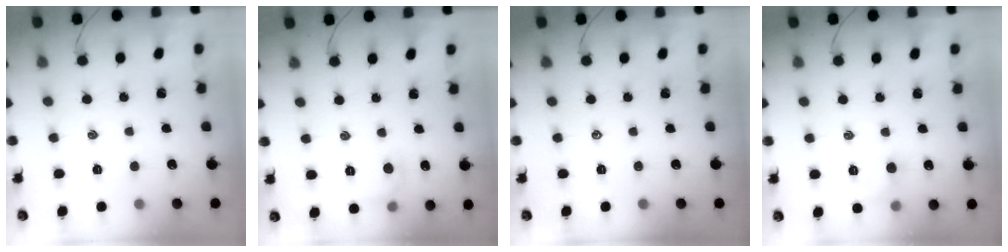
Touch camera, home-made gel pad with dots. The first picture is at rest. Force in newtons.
{"total": 5.6, "press": 5.4, "slide": 1.3}
{"total": 0.0}
{"total": 5.2, "press": 5.0, "slide": 1.7}